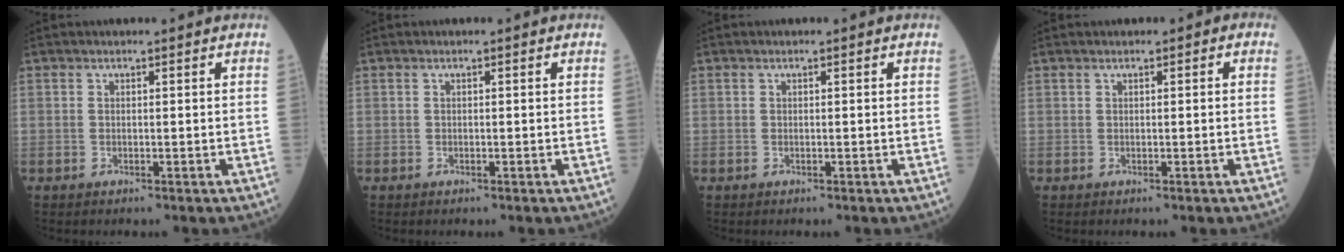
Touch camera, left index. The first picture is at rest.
{"total": 0.0}
{"total": 0.0}
{"total": 0.9, "force": [0.2, 0.5, 0.7], "torque": [-0.010, 0.010, 0.001]}